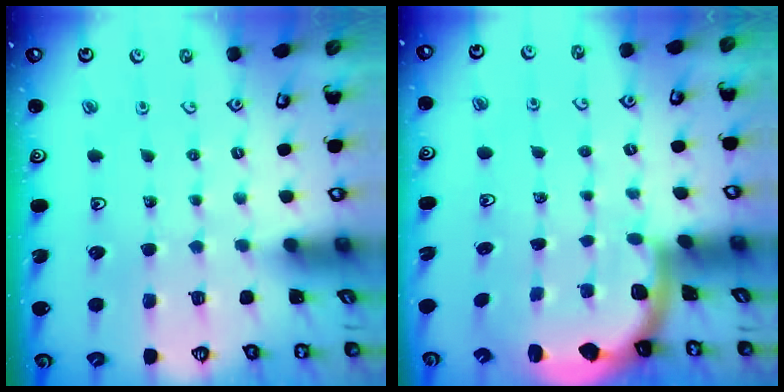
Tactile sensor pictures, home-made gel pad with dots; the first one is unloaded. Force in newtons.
{"total": 1.9, "press": 1.8, "slide": 0.5}